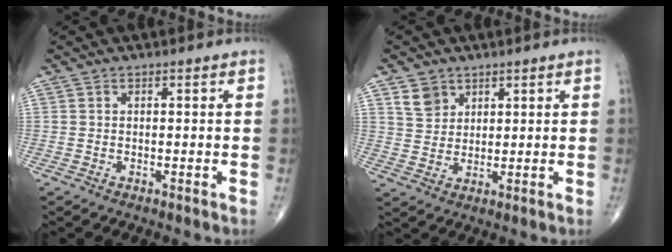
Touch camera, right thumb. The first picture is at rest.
{"total": 4.7, "force": [2.7, 3.5, 1.5], "torque": [-0.009, -0.017, 0.057]}